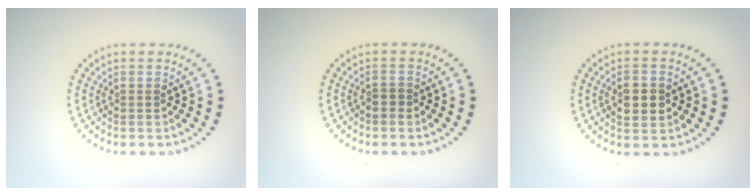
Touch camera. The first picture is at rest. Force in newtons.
{"total": 1.1, "press": 0.9, "slide": 0.7}
{"total": 2.9, "press": 2.9, "slide": 0.2}